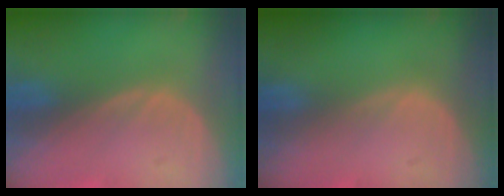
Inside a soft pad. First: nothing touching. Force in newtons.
{"total": 0.0}